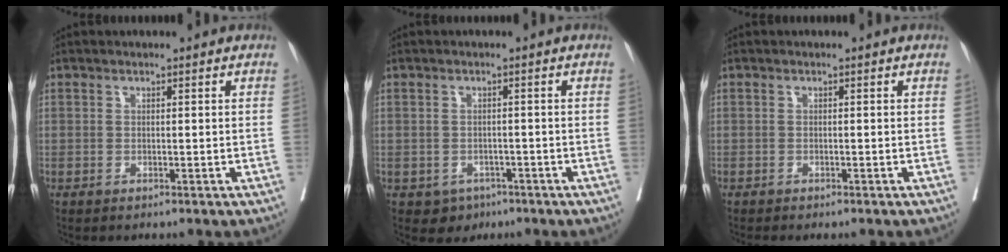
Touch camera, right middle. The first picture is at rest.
{"total": 3.0, "force": [-1.7, 2.4, 0.6], "torque": [-0.006, 0.007, -0.018]}
{"total": 1.9, "force": [-1.7, 0.4, 0.8], "torque": [-0.009, -0.004, -0.023]}